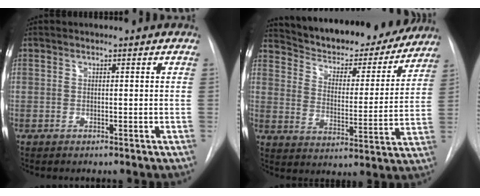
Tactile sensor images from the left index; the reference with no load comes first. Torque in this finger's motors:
{"motor_torque": [-0.03, -0.63, 0.30, 0.05]}